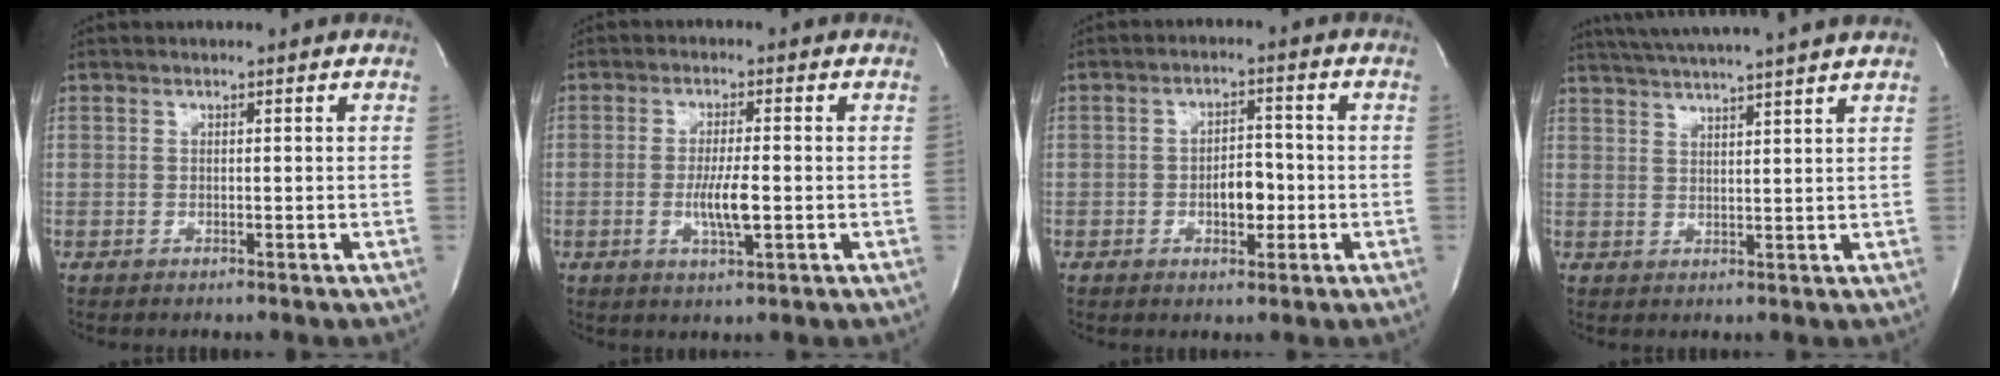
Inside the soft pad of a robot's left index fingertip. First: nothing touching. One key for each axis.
{"total": 5.2, "fx": -1.7, "fy": 0.5, "fz": 4.9, "tx": -0.097, "ty": -0.015, "tz": -0.027}
{"total": 4.7, "fx": -1.8, "fy": 2.2, "fz": 3.7, "tx": -0.055, "ty": 0.004, "tz": -0.026}
{"total": 12.3, "fx": 10.8, "fy": -1.4, "fz": 5.7, "tx": -0.105, "ty": 0.004, "tz": 0.150}